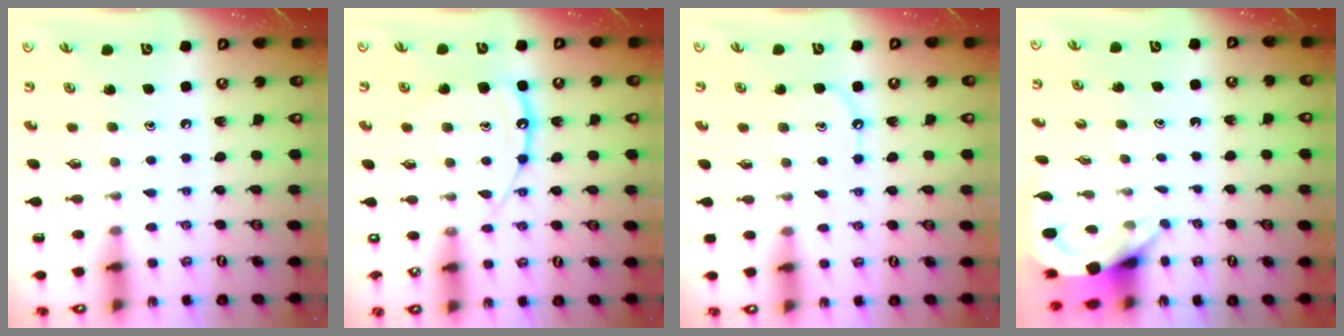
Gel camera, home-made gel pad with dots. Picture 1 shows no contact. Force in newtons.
{"total": 12.0, "press": 12.0, "slide": 1.1}
{"total": 6.3, "press": 6.2, "slide": 0.7}
{"total": 3.8, "press": 3.8, "slide": 0.3}